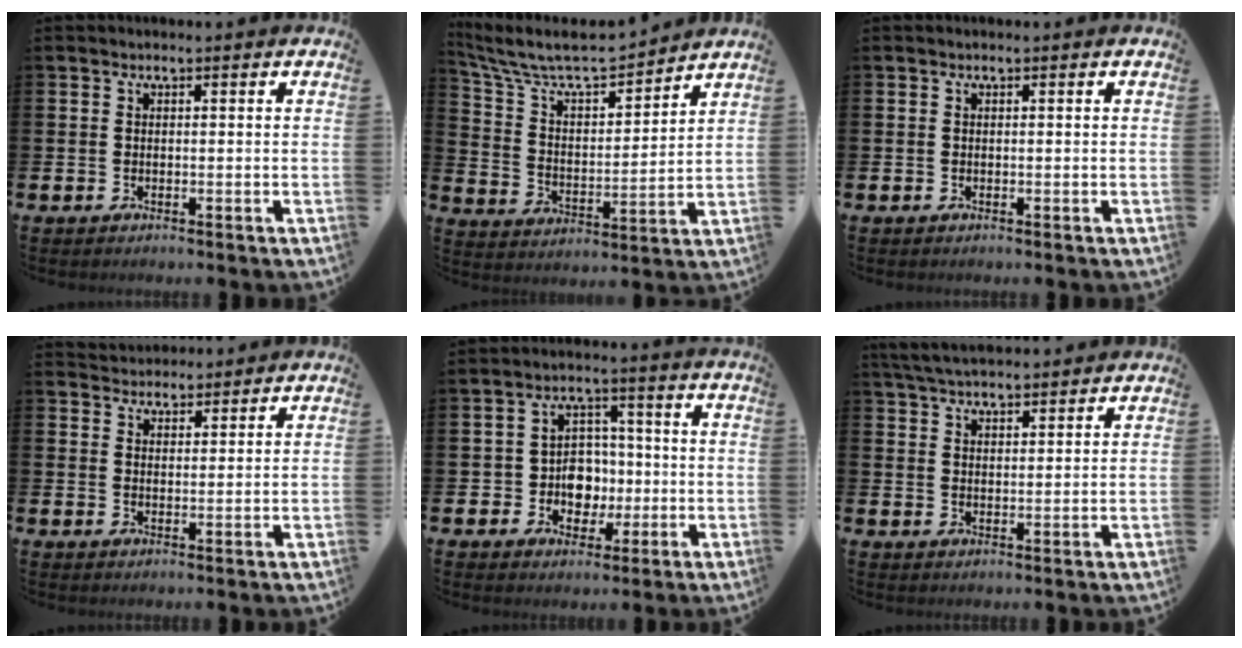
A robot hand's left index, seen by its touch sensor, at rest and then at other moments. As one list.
[{"total": 8.7, "force": [8.0, 2.1, 2.7], "torque": [-0.092, -0.057, 0.138]}, {"total": 0.0}, {"total": 3.2, "force": [3.0, 0.8, -0.4], "torque": [0.003, -0.013, 0.055]}, {"total": 5.6, "force": [-0.8, 5.1, 2.1], "torque": [-0.045, 0.011, -0.021]}, {"total": 4.5, "force": [4.4, 0.4, 0.7], "torque": [-0.030, -0.015, 0.082]}]